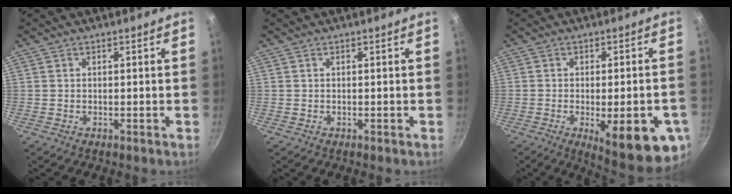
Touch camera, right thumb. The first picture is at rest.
{"total": 0.0}
{"total": 16.6, "force": [-5.6, 5.1, 14.8], "torque": [-0.162, -0.002, -0.065]}